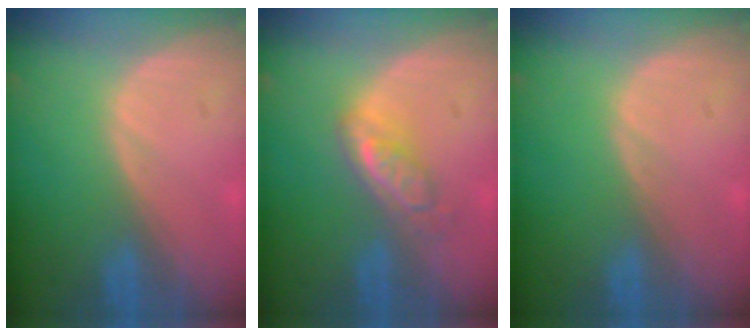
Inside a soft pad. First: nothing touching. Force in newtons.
{"total": 5.2, "press": 4.6, "slide": 2.4}
{"total": 0.0}